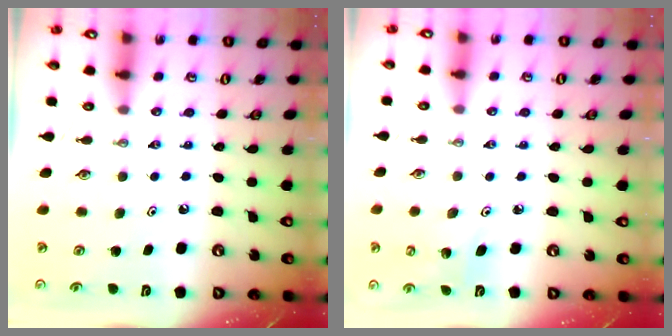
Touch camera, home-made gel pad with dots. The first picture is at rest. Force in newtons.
{"total": 3.4, "press": 2.9, "slide": 1.7}